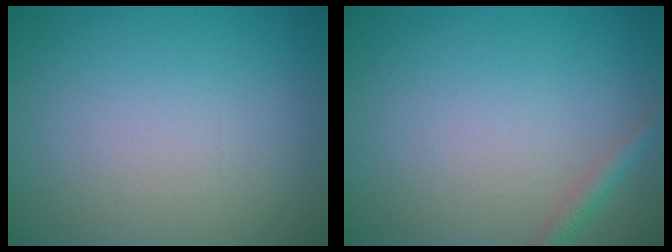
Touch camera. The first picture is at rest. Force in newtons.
{"total": 1.4, "press": 1.4, "slide": 0.1}